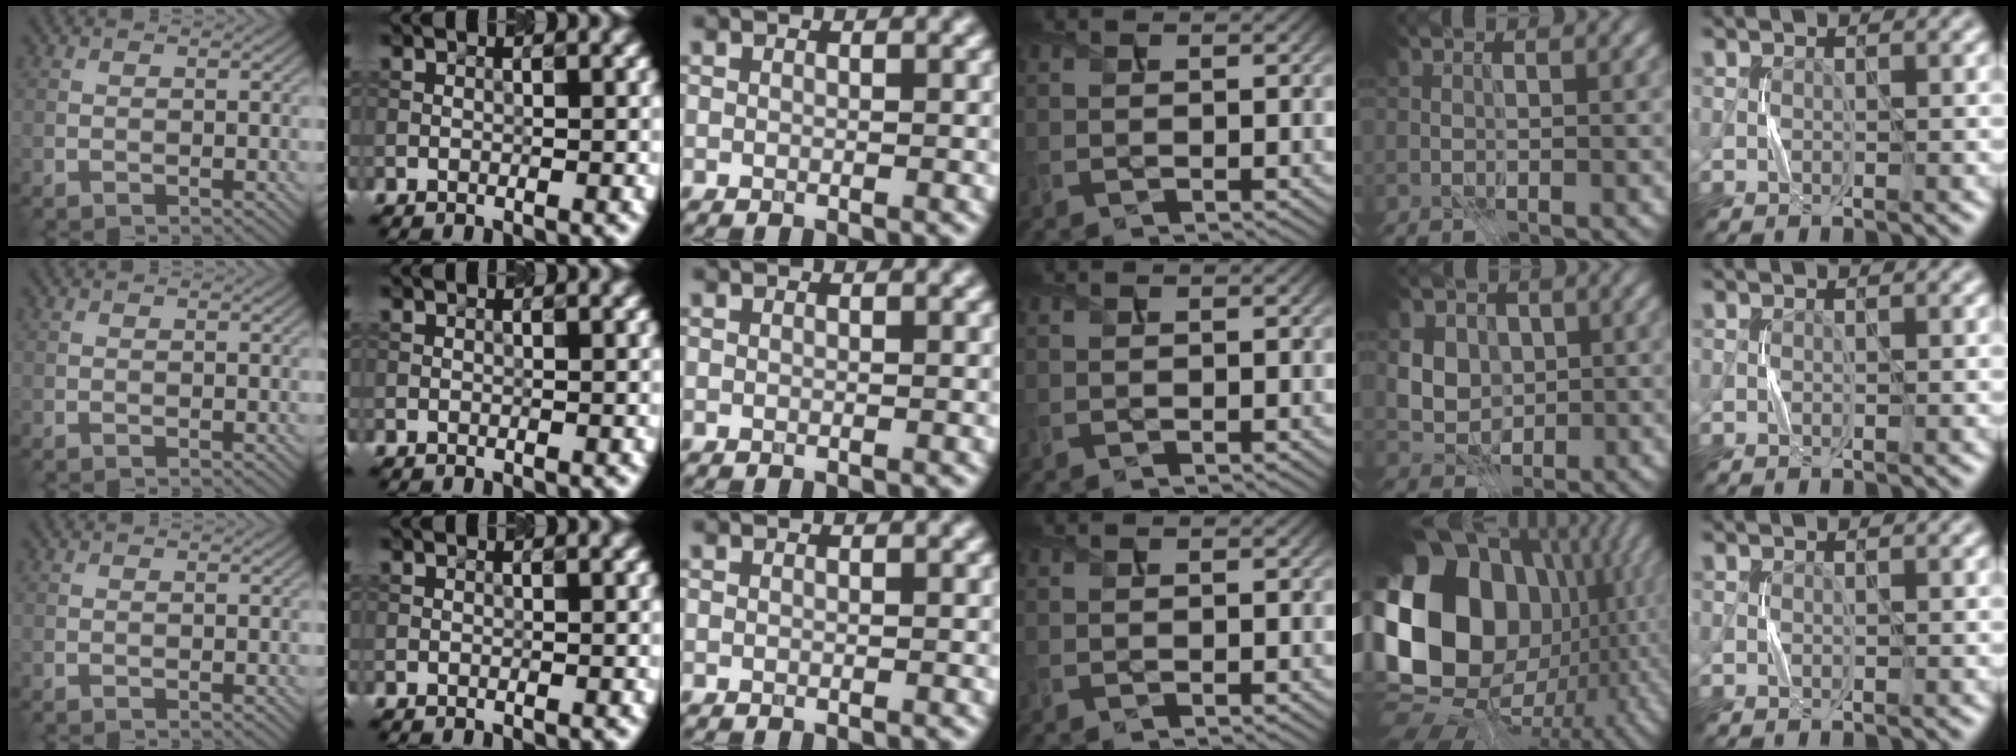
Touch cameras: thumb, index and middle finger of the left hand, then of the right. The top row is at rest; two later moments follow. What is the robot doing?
{"motion": "press", "object": "sticker"}